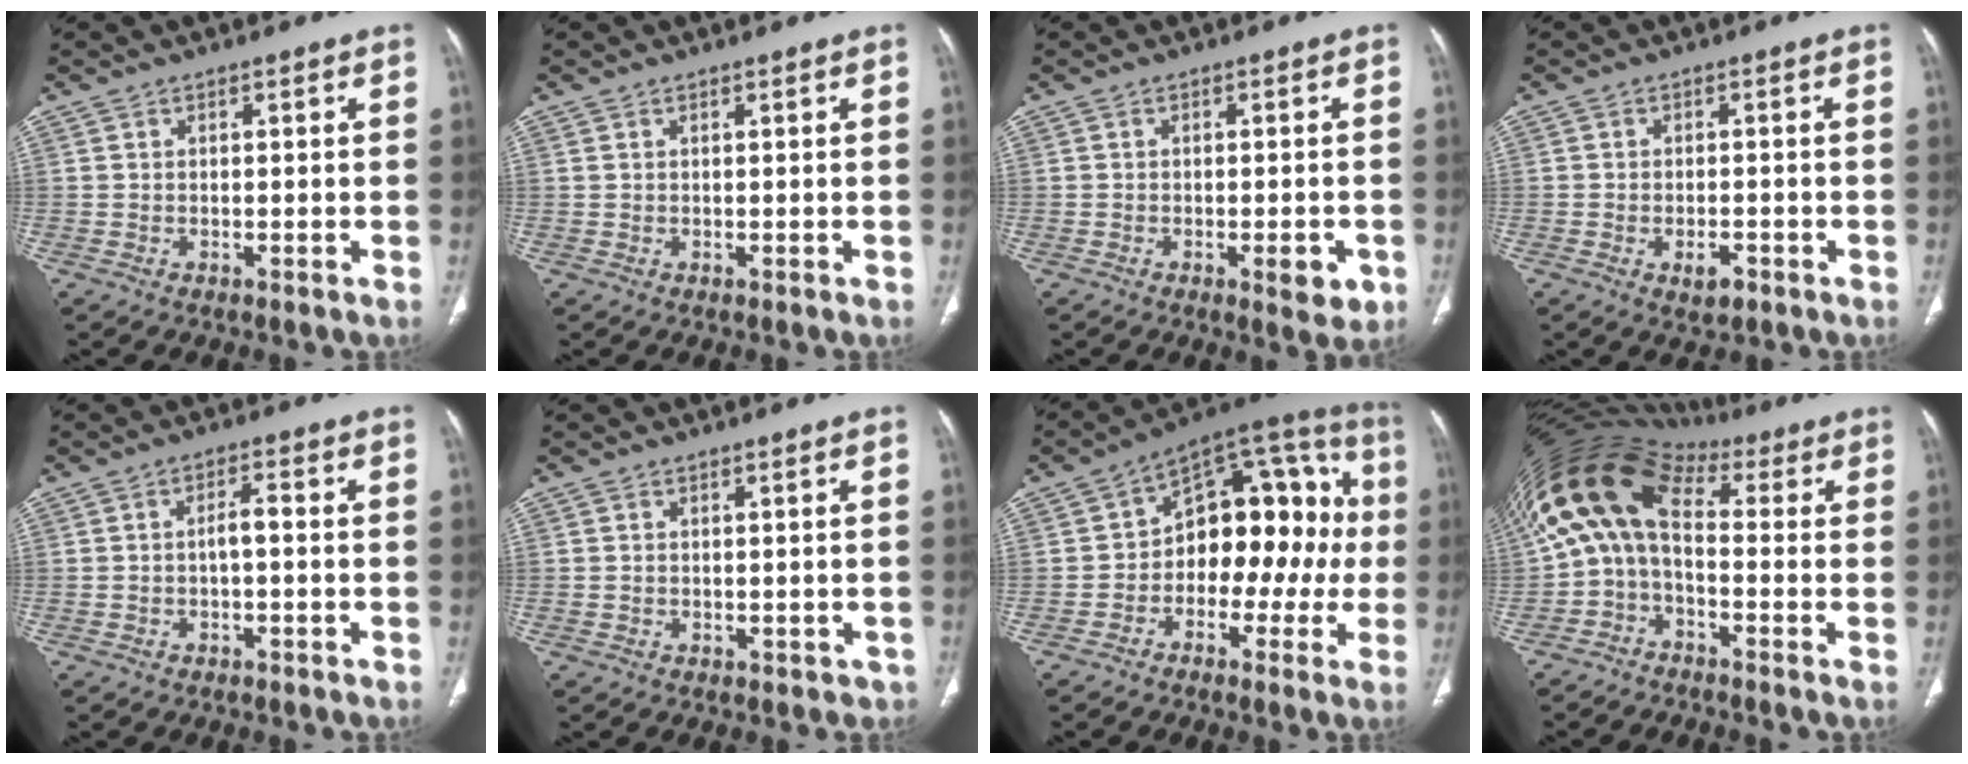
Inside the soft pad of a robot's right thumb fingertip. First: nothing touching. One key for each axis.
{"total": 0.0}
{"total": 5.0, "fx": -1.9, "fy": 1.9, "fz": 4.2, "tx": -0.041, "ty": -0.001, "tz": -0.019}
{"total": 3.4, "fx": -1.6, "fy": 1.7, "fz": 2.5, "tx": -0.035, "ty": 0.006, "tz": -0.020}
{"total": 2.7, "fx": -0.7, "fy": 1.1, "fz": 2.4, "tx": -0.039, "ty": 0.015, "tz": -0.010}
{"total": 2.1, "fx": -0.4, "fy": 1.8, "fz": 0.8, "tx": -0.005, "ty": 0.007, "tz": 0.003}
{"total": 18.0, "fx": -1.1, "fy": 11.3, "fz": 13.9, "tx": -0.129, "ty": 0.060, "tz": -0.029}
{"total": 13.1, "fx": 0.7, "fy": 7.8, "fz": 10.6, "tx": -0.198, "ty": 0.065, "tz": -0.001}